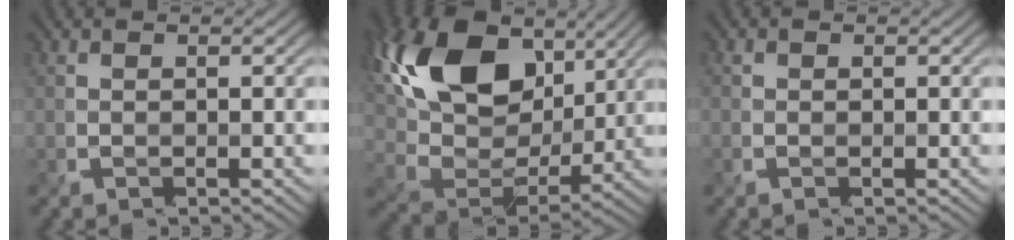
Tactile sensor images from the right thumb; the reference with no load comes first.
{"total": 17.5, "force": [6.5, 10.6, 12.4], "torque": [-0.281, 0.022, 0.125]}
{"total": 0.6, "force": [-0.2, 0.5, 0.1], "torque": [-0.002, 0.000, -0.002]}